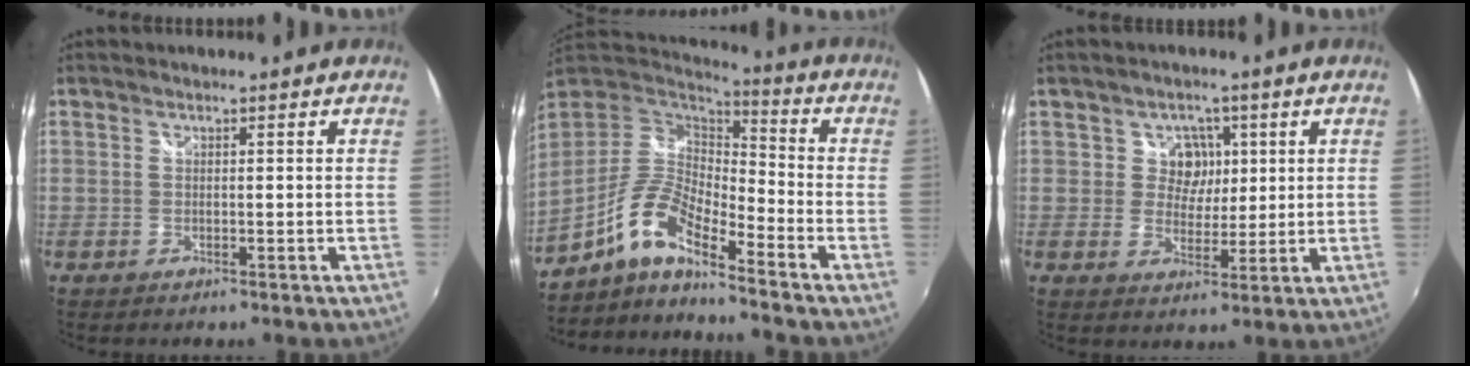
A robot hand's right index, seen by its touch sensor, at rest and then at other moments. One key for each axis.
{"total": 11.4, "fx": -8.0, "fy": 2.6, "fz": 7.6, "tx": -0.156, "ty": 0.005, "tz": -0.165}
{"total": 5.0, "fx": 1.3, "fy": 4.6, "fz": 1.5, "tx": -0.020, "ty": 0.006, "tz": 0.022}